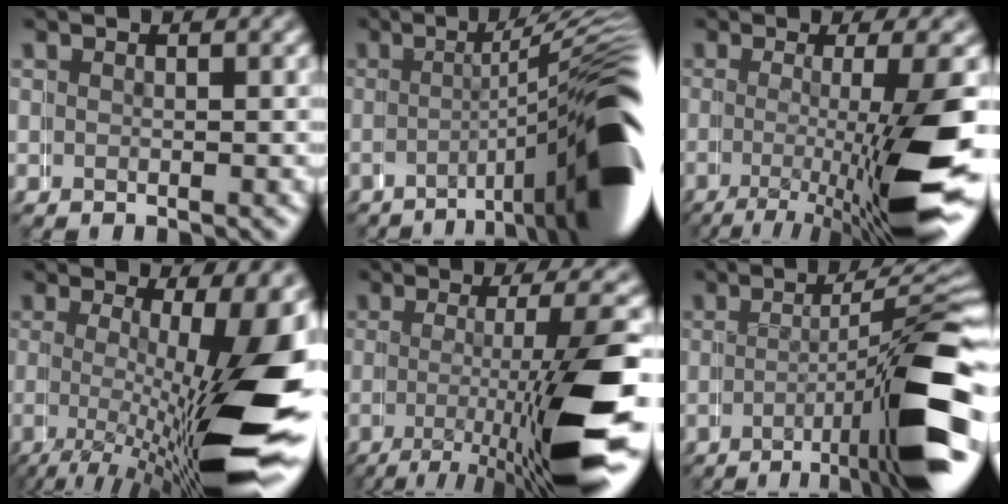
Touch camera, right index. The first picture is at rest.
{"total": 13.2, "force": [-2.9, 3.7, 12.3], "torque": [-0.143, 0.000, -0.040]}
{"total": 12.9, "force": [-3.4, 4.1, 11.8], "torque": [-0.180, -0.032, -0.027]}
{"total": 14.0, "force": [-2.0, 5.1, 12.9], "torque": [-0.191, -0.024, -0.011]}
{"total": 14.5, "force": [-4.0, 4.5, 13.2], "torque": [-0.200, -0.033, -0.033]}
{"total": 11.5, "force": [-4.3, 3.2, 10.1], "torque": [-0.129, 0.002, -0.058]}